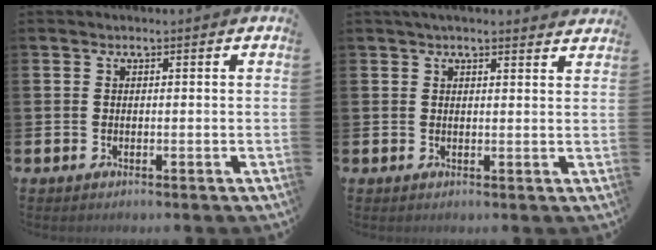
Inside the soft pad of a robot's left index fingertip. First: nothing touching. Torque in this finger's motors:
{"motor_torque": [1.04, -1.10, 0.19, 0.07]}